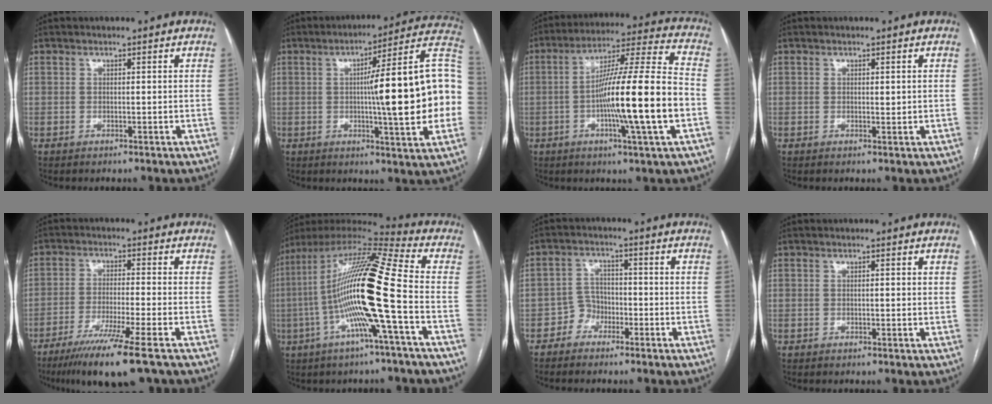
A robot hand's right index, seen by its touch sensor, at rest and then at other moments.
{"total": 21.1, "force": [-0.4, 0.9, 21.1], "torque": [-0.221, 0.033, -0.009]}
{"total": 18.4, "force": [-3.9, -0.6, 18.0], "torque": [-0.295, 0.000, -0.071]}
{"total": 1.1, "force": [0.1, 0.3, 1.0], "torque": [-0.015, -0.001, 0.001]}
{"total": 11.3, "force": [-7.8, -0.9, 8.2], "torque": [-0.138, -0.035, -0.126]}
{"total": 19.7, "force": [-3.3, -0.1, 19.4], "torque": [-0.366, 0.007, -0.075]}
{"total": 3.3, "force": [-2.0, 2.6, 0.1], "torque": [0.000, 0.013, -0.041]}
{"total": 0.7, "force": [0.3, 0.2, 0.7], "torque": [-0.014, 0.000, 0.003]}